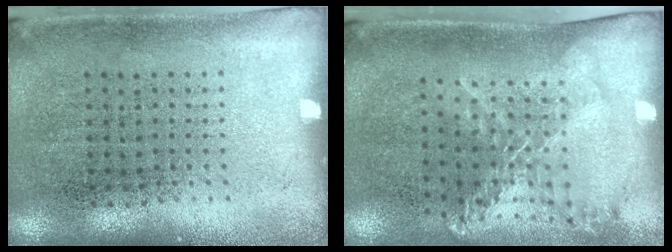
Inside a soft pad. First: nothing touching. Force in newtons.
{"total": 1.7, "press": 1.3, "slide": 1.1}